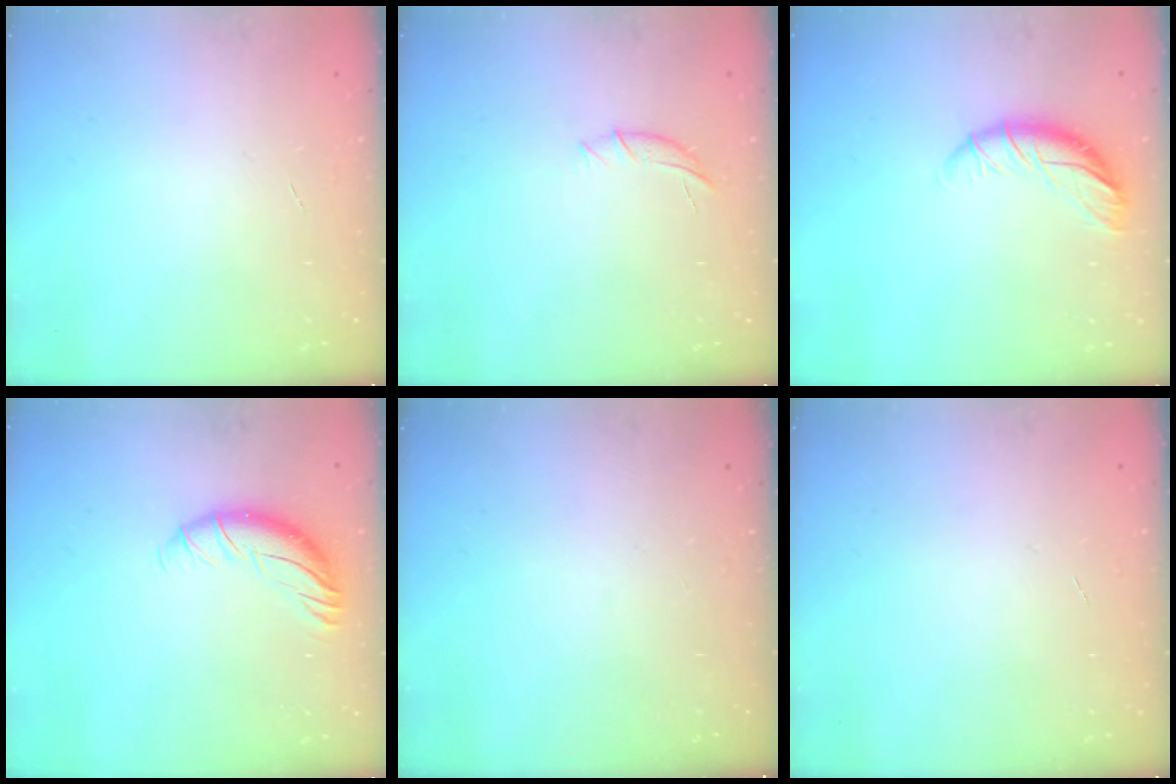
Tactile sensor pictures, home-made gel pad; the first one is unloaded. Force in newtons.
{"total": 5.8, "press": 5.7, "slide": 1.2}
{"total": 10.1, "press": 10.0, "slide": 0.8}
{"total": 9.6, "press": 9.4, "slide": 1.9}
{"total": 0.0}
{"total": 0.0}